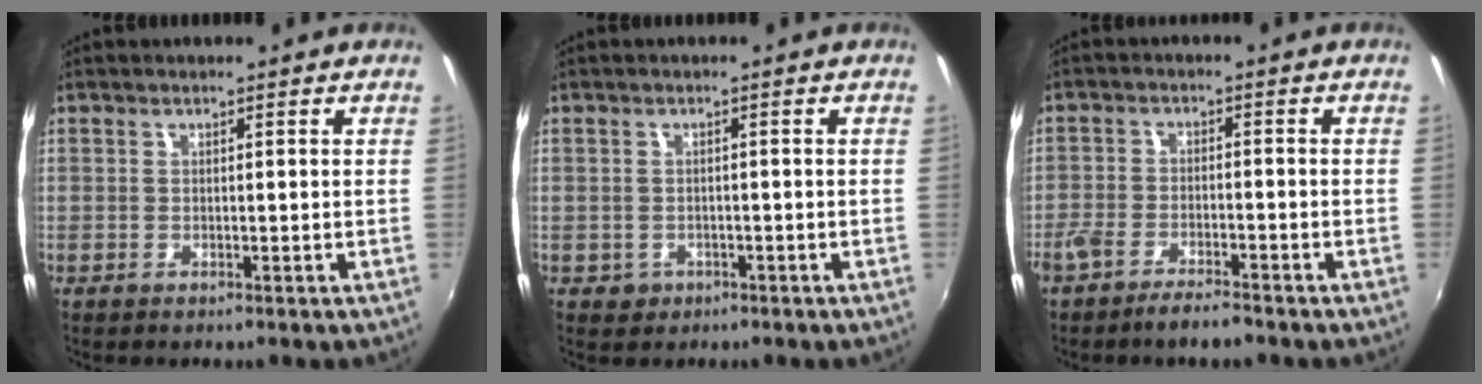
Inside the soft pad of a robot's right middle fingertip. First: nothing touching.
{"total": 2.3, "force": [-0.8, 2.1, 0.7], "torque": [-0.018, -0.001, -0.008]}
{"total": 5.9, "force": [-4.8, 1.3, 3.2], "torque": [-0.082, -0.011, -0.092]}